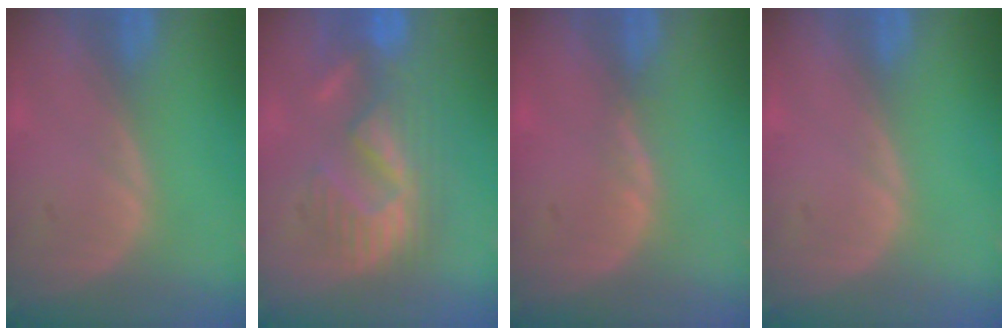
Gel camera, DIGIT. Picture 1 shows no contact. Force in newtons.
{"total": 8.9, "press": 8.8, "slide": 1.5}
{"total": 1.1, "press": 1.0, "slide": 0.5}
{"total": 0.0}